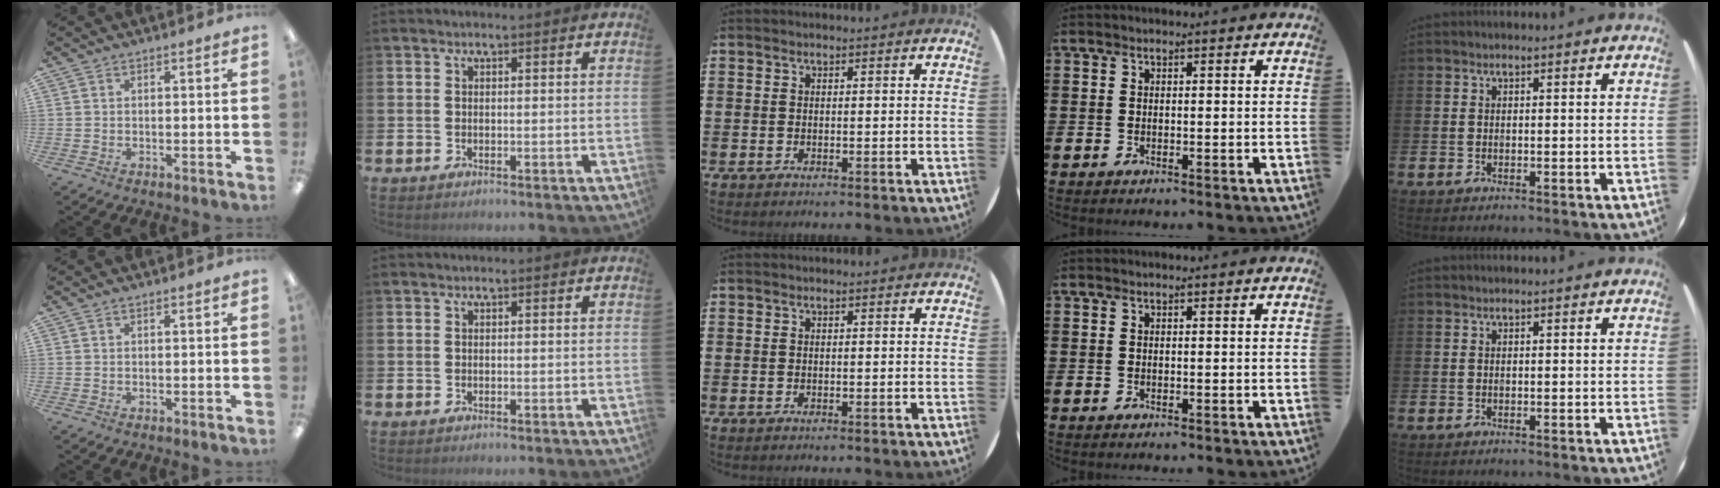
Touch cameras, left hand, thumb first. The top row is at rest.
{}